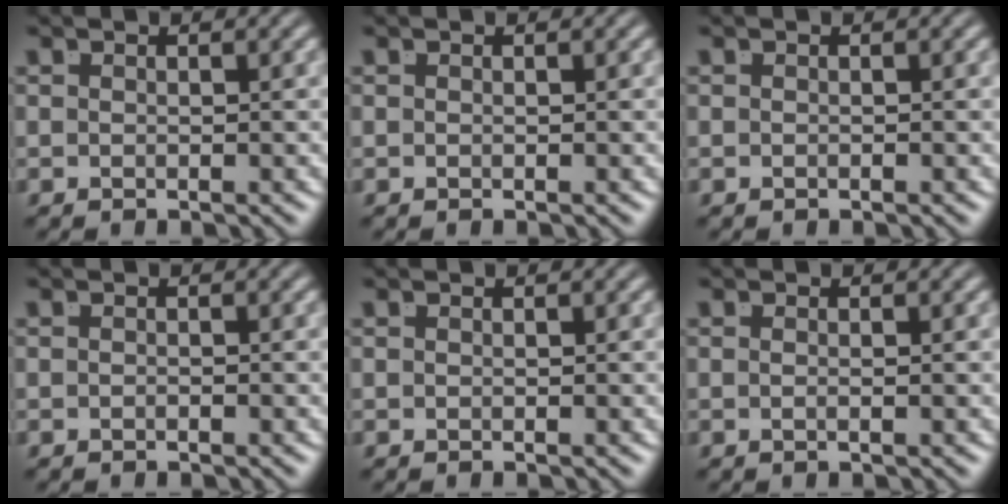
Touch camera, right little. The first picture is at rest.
{"total": 0.0}
{"total": 0.0}
{"total": 0.6, "force": [-0.4, -0.4, 0.0], "torque": [-0.002, -0.004, -0.005]}
{"total": 0.0}
{"total": 0.9, "force": [-0.4, -0.7, 0.4], "torque": [-0.009, -0.006, -0.003]}